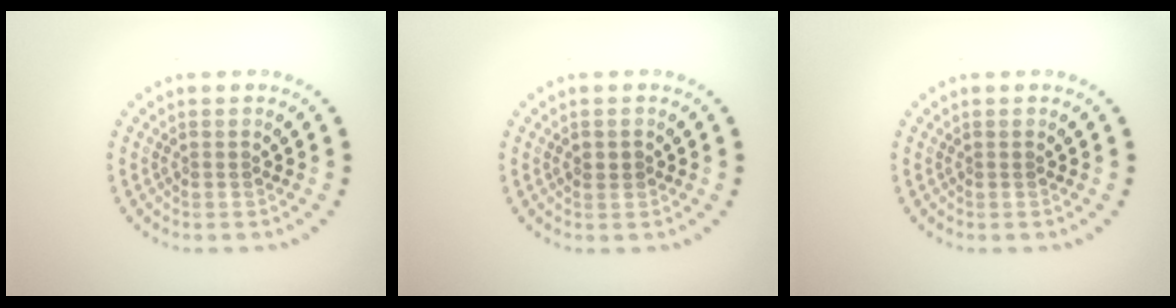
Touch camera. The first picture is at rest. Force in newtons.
{"total": 1.1, "press": 1.1, "slide": 0.1}
{"total": 0.0}